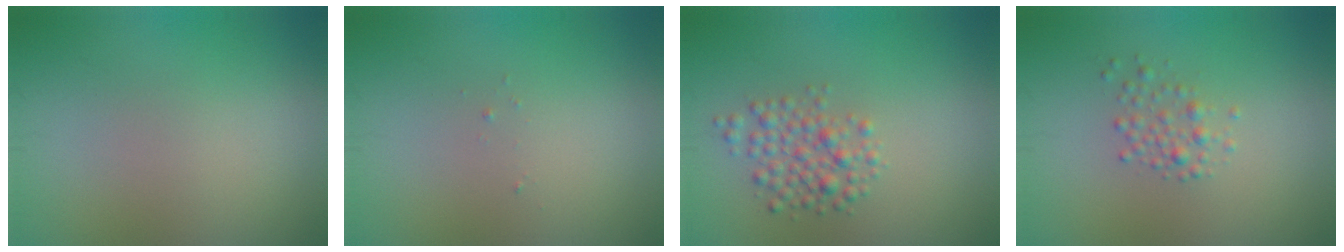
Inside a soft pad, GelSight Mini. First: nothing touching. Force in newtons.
{"total": 0.0}
{"total": 2.7, "press": 2.7, "slide": 0.1}
{"total": 2.2, "press": 2.2, "slide": 0.1}